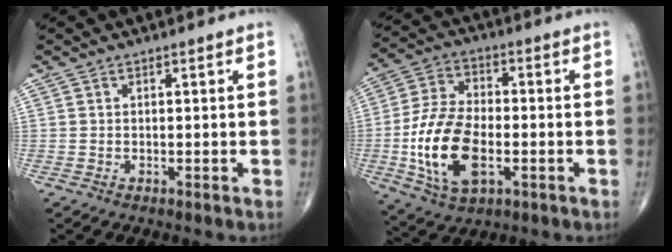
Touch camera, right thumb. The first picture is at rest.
{"total": 16.0, "force": [-3.4, 8.8, 12.9], "torque": [-0.249, 0.009, -0.058]}